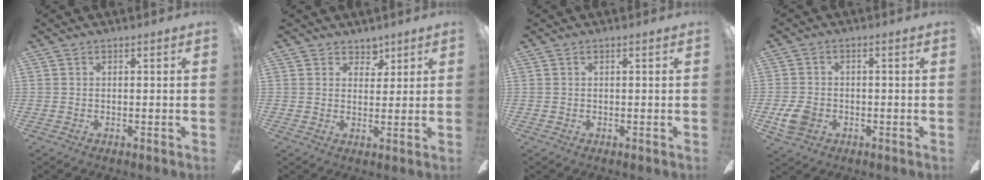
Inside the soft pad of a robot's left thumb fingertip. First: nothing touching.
{"total": 4.0, "force": [3.2, 2.3, 0.7], "torque": [-0.002, -0.016, 0.055]}
{"total": 0.0}
{"total": 5.8, "force": [-1.9, 4.1, 3.6], "torque": [-0.081, 0.006, -0.034]}